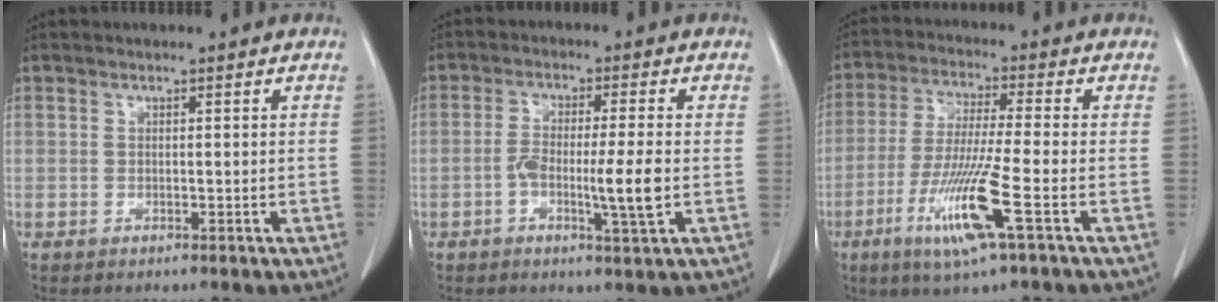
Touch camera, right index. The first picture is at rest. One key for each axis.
{"total": 7.0, "fx": -1.6, "fy": 0.2, "fz": 6.8, "tx": -0.122, "ty": -0.002, "tz": -0.029}
{"total": 11.6, "fx": -4.7, "fy": -0.4, "fz": 10.5, "tx": -0.214, "ty": -0.026, "tz": -0.093}